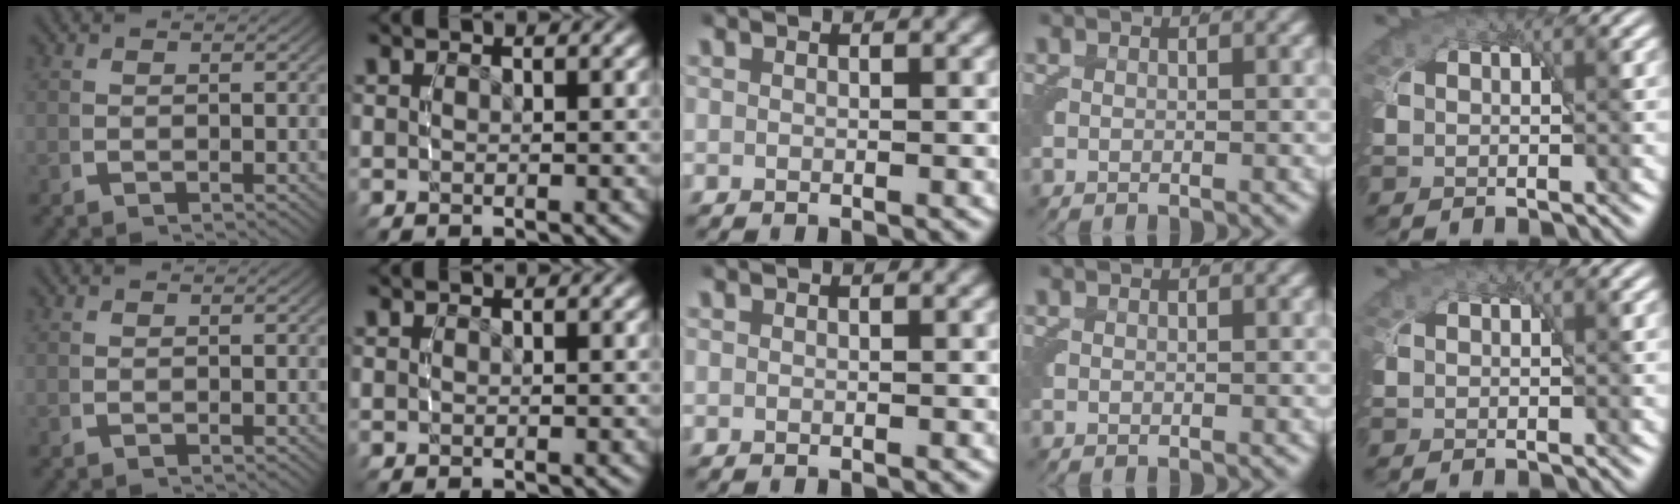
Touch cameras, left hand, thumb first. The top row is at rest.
{}